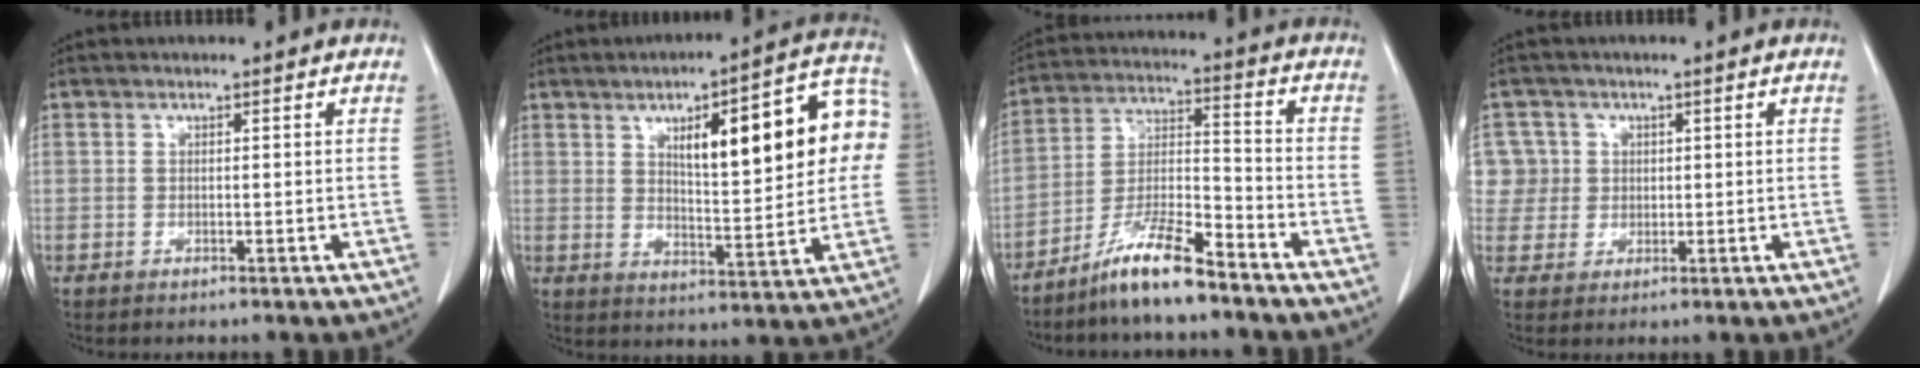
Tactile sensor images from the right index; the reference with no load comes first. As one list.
[{"total": 18.3, "force": [4.3, 4.4, 17.2], "torque": [-0.233, 0.032, 0.060]}, {"total": 10.3, "force": [-8.0, 1.1, 6.3], "torque": [-0.128, -0.006, -0.154]}, {"total": 5.1, "force": [1.3, 5.0, -0.3], "torque": [0.021, 0.015, 0.028]}]